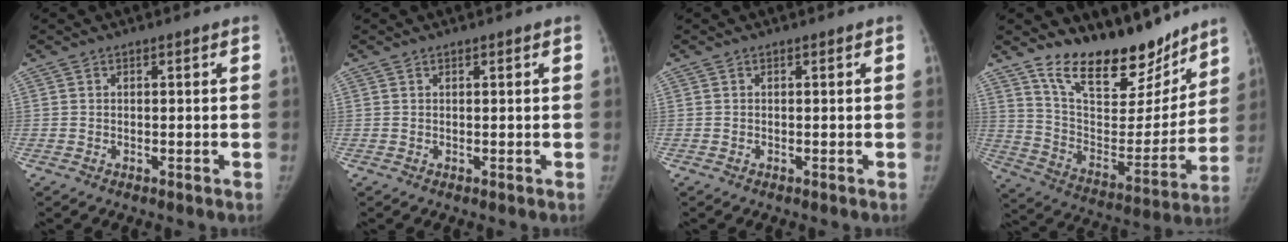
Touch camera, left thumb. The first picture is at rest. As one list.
[{"total": 0.0}, {"total": 0.0}, {"total": 22.3, "force": [17.3, 9.2, 10.5], "torque": [-0.108, -0.105, 0.286]}]